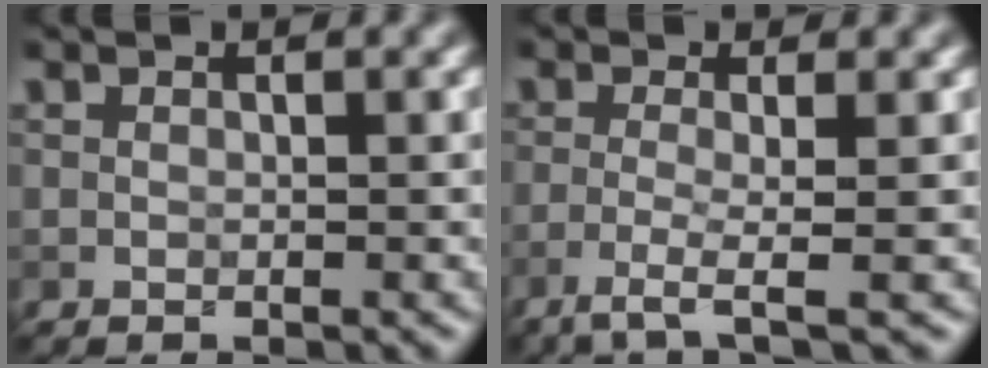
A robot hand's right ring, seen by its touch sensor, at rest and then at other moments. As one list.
[{"total": 3.5, "force": [-1.5, 0.6, 3.1], "torque": [-0.056, -0.004, -0.046]}]